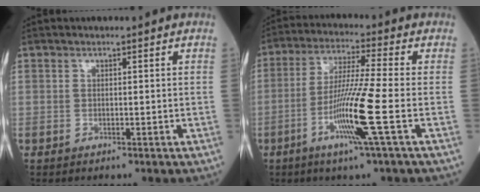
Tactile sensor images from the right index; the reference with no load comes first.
{"total": 10.7, "force": [-3.5, -1.5, 10.0], "torque": [-0.194, -0.015, -0.072]}